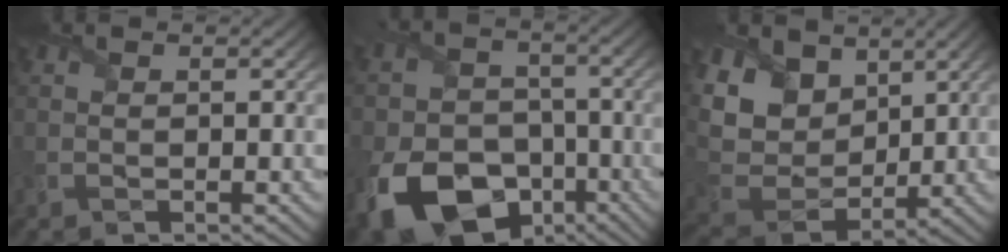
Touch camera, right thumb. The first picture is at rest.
{"total": 16.2, "force": [-7.9, 11.5, 8.4], "torque": [-0.200, -0.055, -0.140]}
{"total": 12.4, "force": [6.0, 8.7, 6.4], "torque": [-0.213, 0.041, 0.107]}